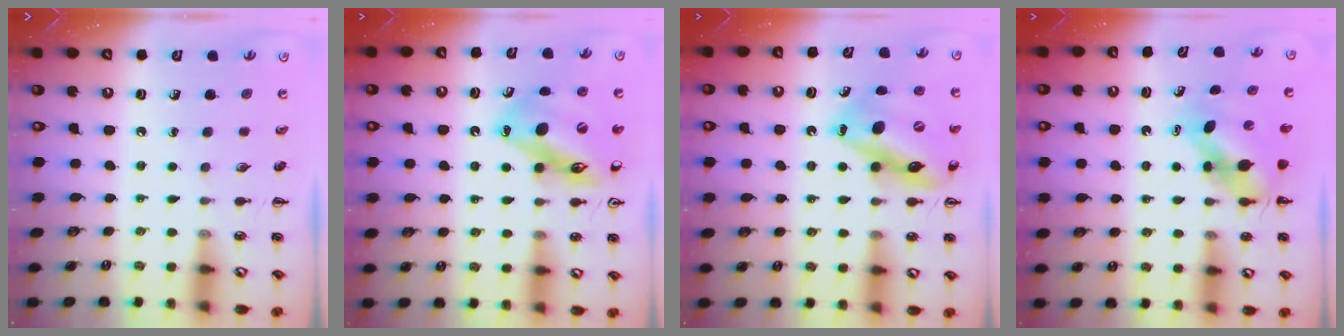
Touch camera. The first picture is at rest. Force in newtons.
{"total": 14.9, "press": 14.4, "slide": 3.7}
{"total": 16.3, "press": 15.8, "slide": 3.9}
{"total": 6.1, "press": 6.0, "slide": 1.1}